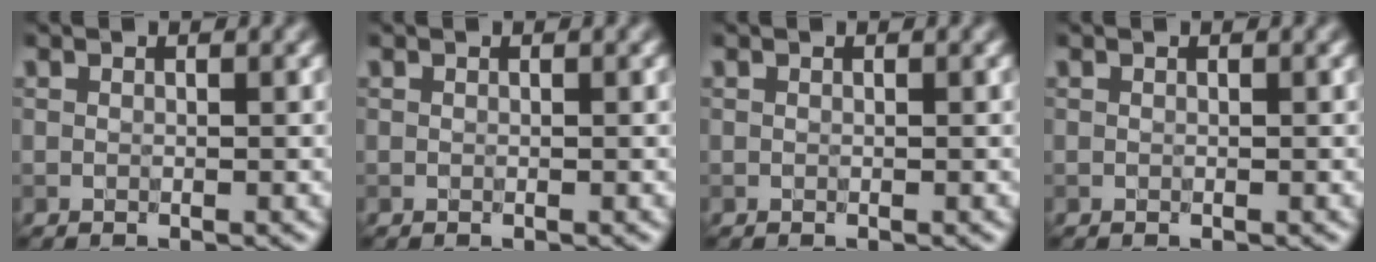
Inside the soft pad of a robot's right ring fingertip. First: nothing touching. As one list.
[{"total": 0.0}, {"total": 0.0}, {"total": 0.0}]